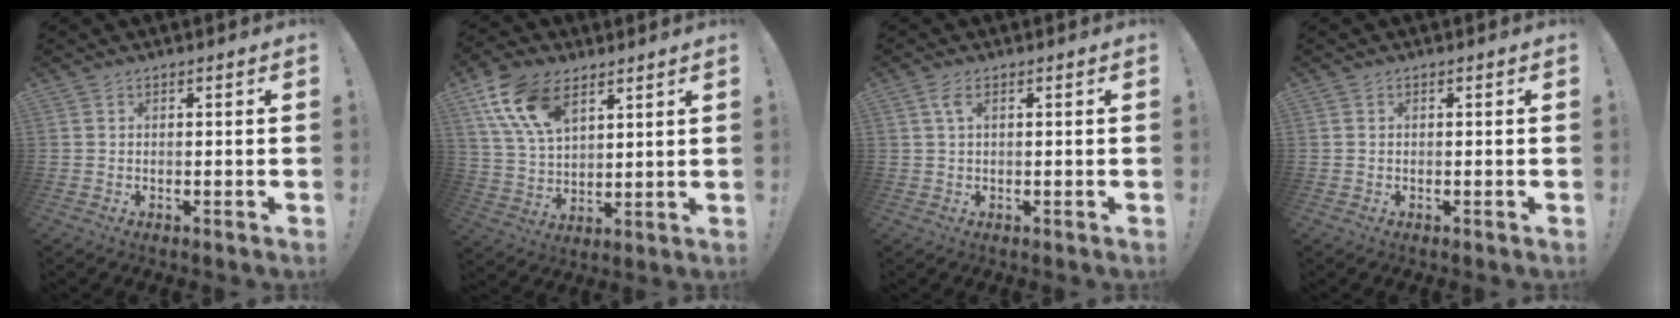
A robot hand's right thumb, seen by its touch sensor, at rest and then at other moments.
{"total": 15.4, "force": [8.5, 9.0, 9.2], "torque": [-0.178, -0.025, 0.161]}
{"total": 2.7, "force": [1.0, 0.9, 2.3], "torque": [-0.042, 0.000, 0.015]}
{"total": 0.0}